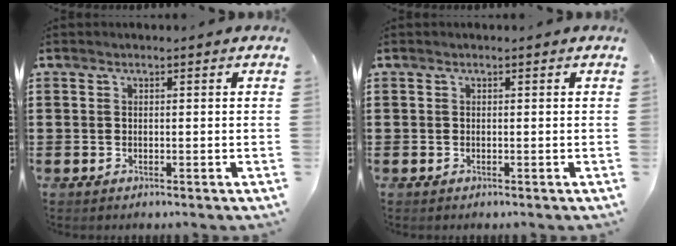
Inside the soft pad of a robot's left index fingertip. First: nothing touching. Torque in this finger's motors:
{"motor_torque": [0.00, 0.00, 0.00, -0.01]}